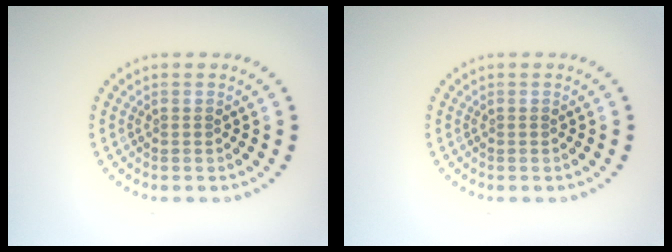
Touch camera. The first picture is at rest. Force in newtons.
{"total": 0.0}